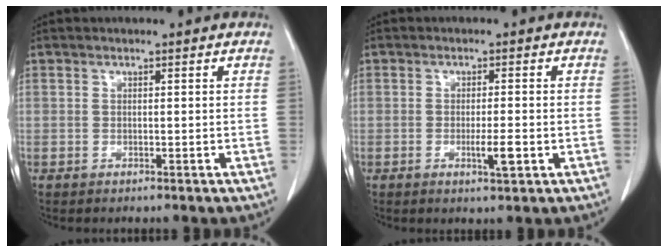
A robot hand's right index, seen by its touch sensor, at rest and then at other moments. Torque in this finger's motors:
{"motor_torque": [0.93, 0.14, 0.47, 0.13]}